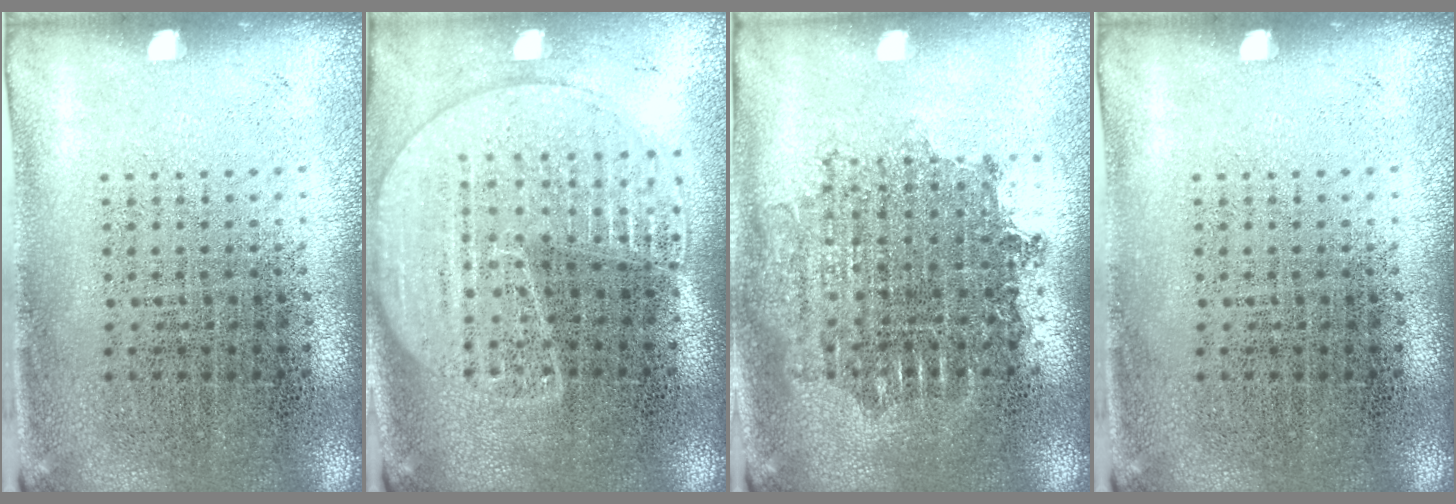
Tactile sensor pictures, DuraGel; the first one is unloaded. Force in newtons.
{"total": 1.7, "press": 1.6, "slide": 0.6}
{"total": 1.7, "press": 1.4, "slide": 0.9}
{"total": 0.0}